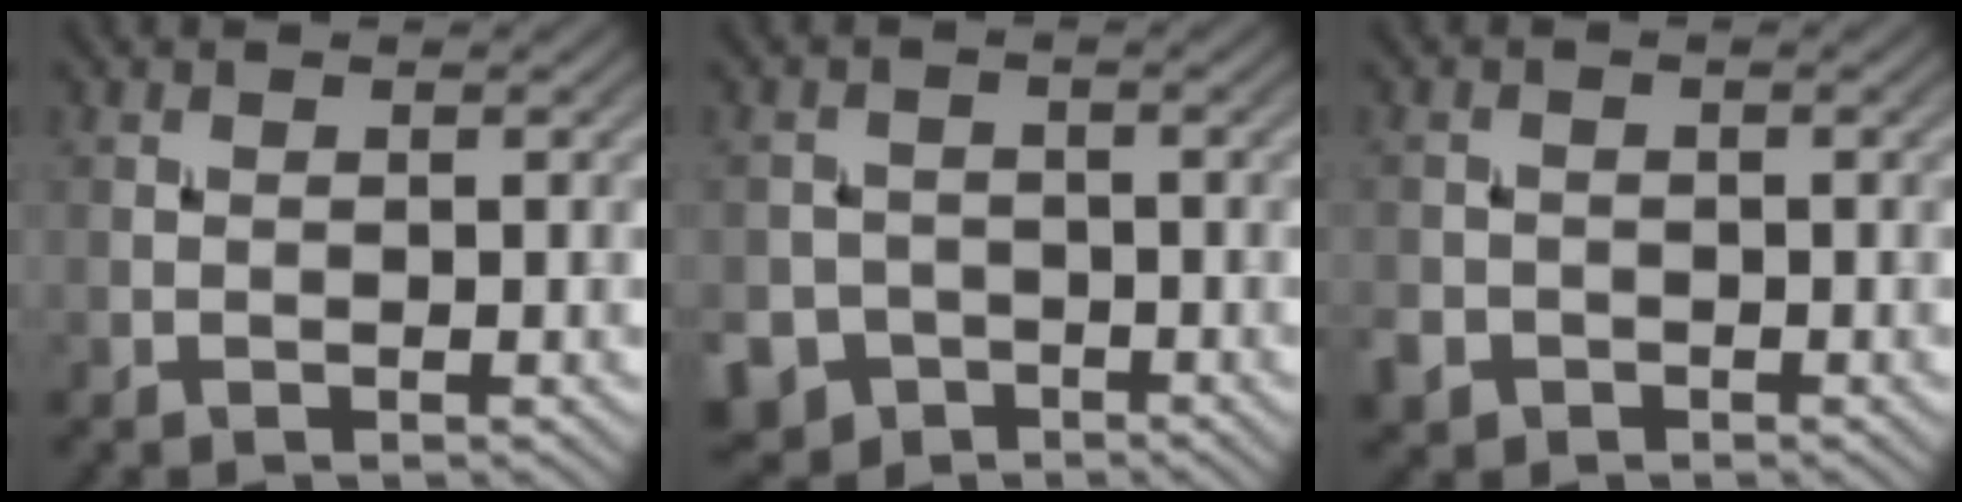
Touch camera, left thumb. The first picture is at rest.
{"total": 6.2, "force": [-3.5, 5.0, 1.2], "torque": [-0.020, -0.017, -0.075]}
{"total": 2.4, "force": [-1.3, 1.9, 0.6], "torque": [-0.018, -0.009, -0.032]}